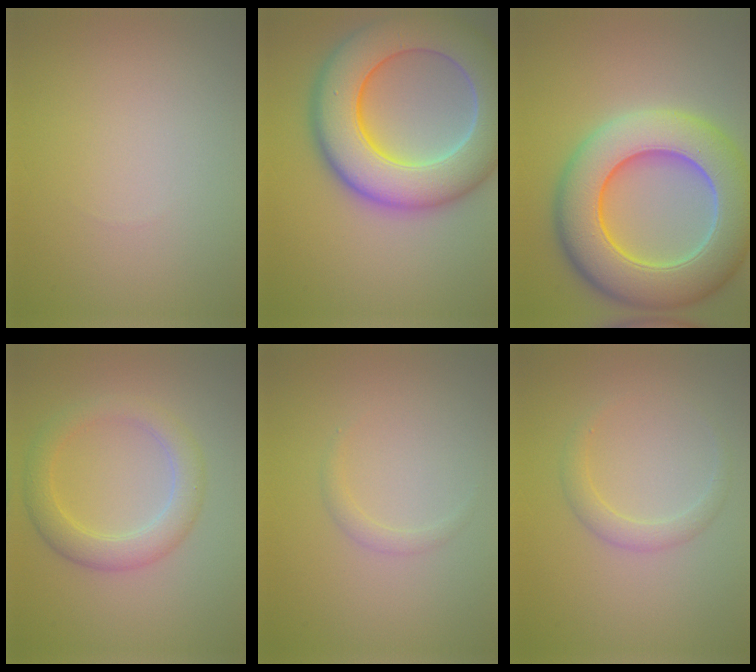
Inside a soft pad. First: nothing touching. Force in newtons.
{"total": 11.9, "press": 11.9, "slide": 0.9}
{"total": 11.8, "press": 11.7, "slide": 0.9}
{"total": 3.6, "press": 3.6, "slide": 0.1}
{"total": 0.9, "press": 0.9, "slide": 0.1}
{"total": 1.7, "press": 1.7, "slide": 0.2}